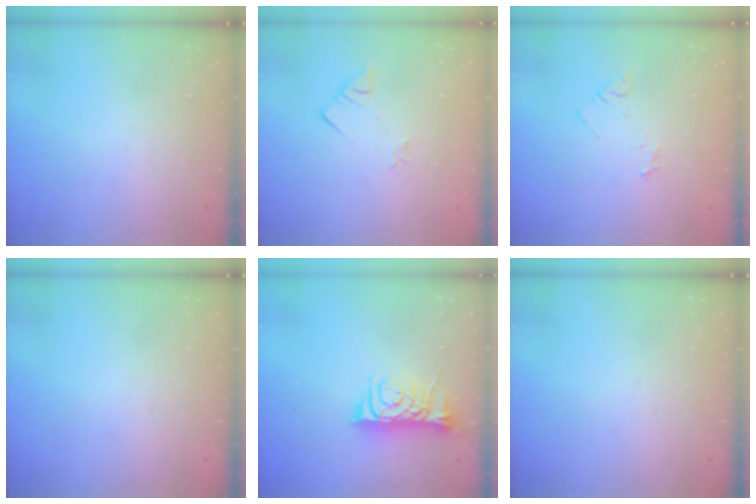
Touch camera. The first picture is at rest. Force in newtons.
{"total": 3.2, "press": 3.2, "slide": 0.1}
{"total": 3.9, "press": 3.8, "slide": 0.4}
{"total": 0.0}
{"total": 8.0, "press": 8.0, "slide": 0.1}
{"total": 0.0}